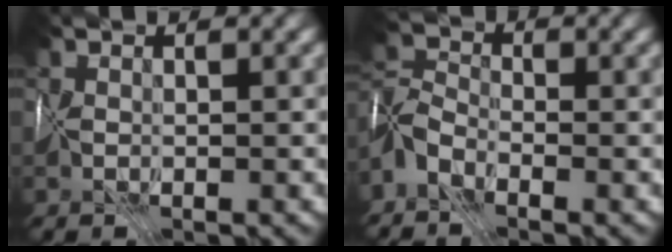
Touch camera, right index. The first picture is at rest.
{"total": 2.9, "force": [-2.6, 0.9, 1.1], "torque": [-0.031, 0.009, -0.068]}